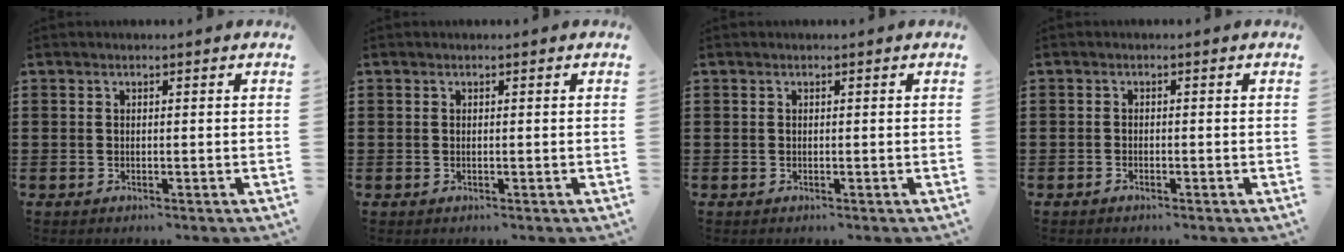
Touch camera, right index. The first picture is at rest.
{"total": 0.0}
{"total": 0.0}
{"total": 0.7, "force": [-0.7, 0.2, 0.1], "torque": [-0.004, 0.000, -0.013]}